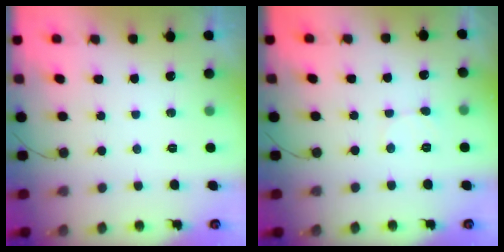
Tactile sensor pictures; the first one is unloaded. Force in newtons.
{"total": 1.9, "press": 1.9, "slide": 0.2}